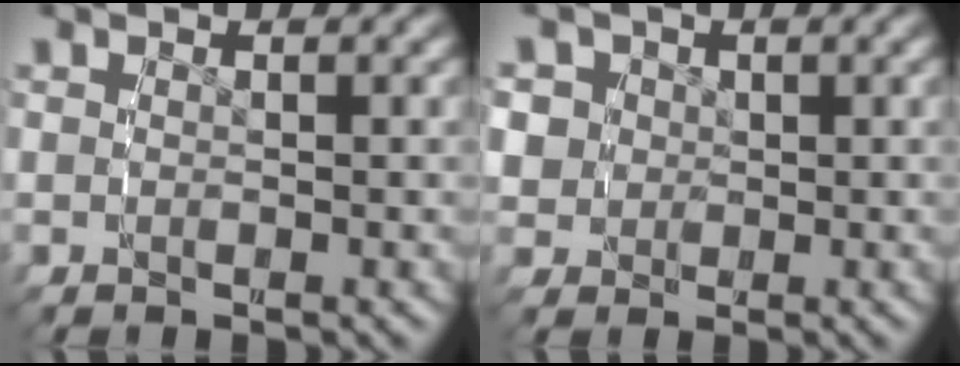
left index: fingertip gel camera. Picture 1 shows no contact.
{"total": 6.4, "force": [0.9, 5.8, 2.7], "torque": [-0.070, -0.012, 0.014]}